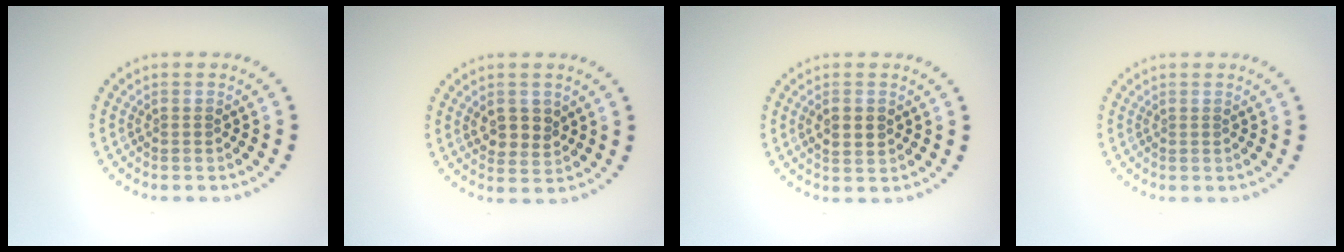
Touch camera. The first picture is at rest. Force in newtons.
{"total": 2.6, "press": 2.4, "slide": 1.0}
{"total": 1.7, "press": 1.7, "slide": 0.2}
{"total": 0.0}